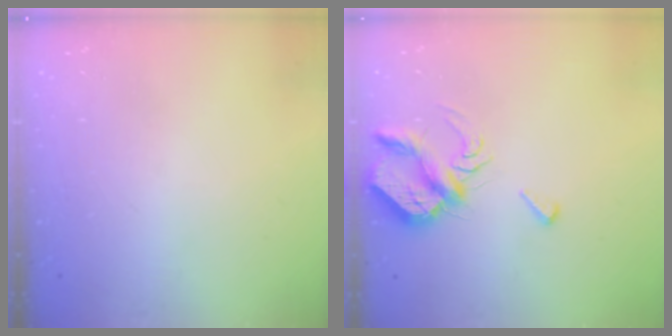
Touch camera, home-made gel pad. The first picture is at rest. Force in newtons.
{"total": 7.2, "press": 7.1, "slide": 1.1}